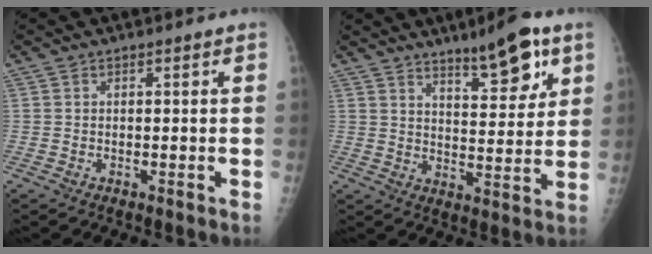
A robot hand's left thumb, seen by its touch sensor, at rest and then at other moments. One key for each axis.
{"total": 11.1, "fx": 7.1, "fy": 3.3, "fz": 7.9, "tx": -0.095, "ty": -0.041, "tz": 0.109}